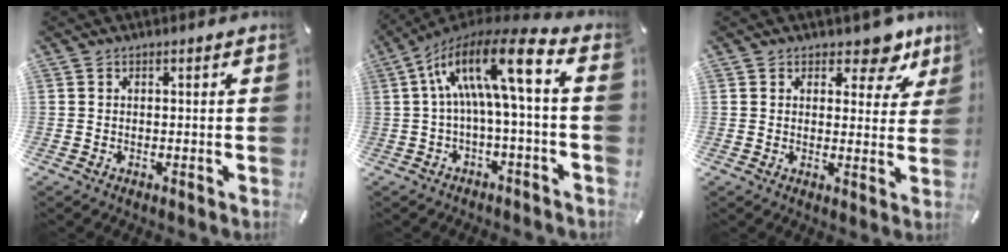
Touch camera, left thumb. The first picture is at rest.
{"total": 16.3, "force": [2.9, 4.1, 15.5], "torque": [-0.292, -0.010, 0.043]}
{"total": 8.2, "force": [5.3, 4.4, 4.4], "torque": [-0.037, -0.037, 0.086]}